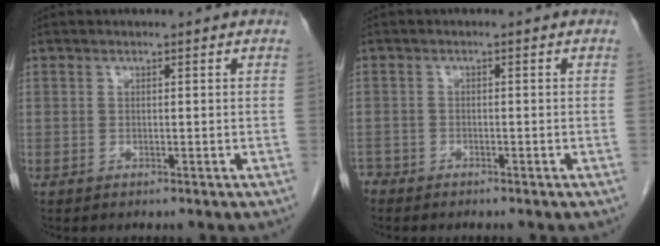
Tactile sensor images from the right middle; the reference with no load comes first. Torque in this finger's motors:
{"motor_torque": [0.57, -0.17, 0.24, -0.03]}